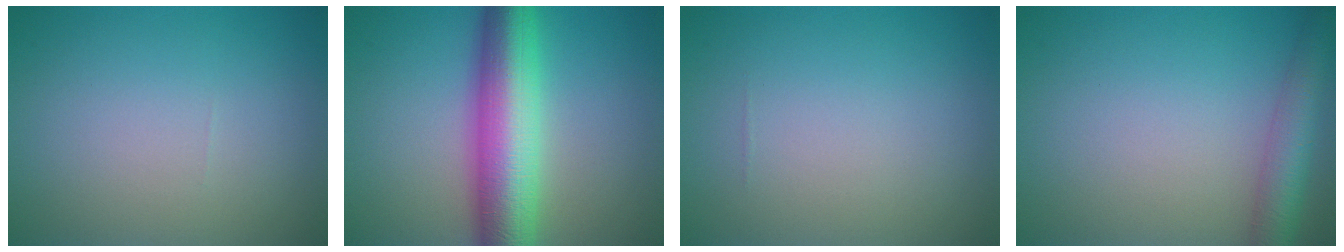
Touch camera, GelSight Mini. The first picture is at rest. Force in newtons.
{"total": 9.8, "press": 9.8, "slide": 0.2}
{"total": 0.0}
{"total": 4.2, "press": 4.2, "slide": 0.2}